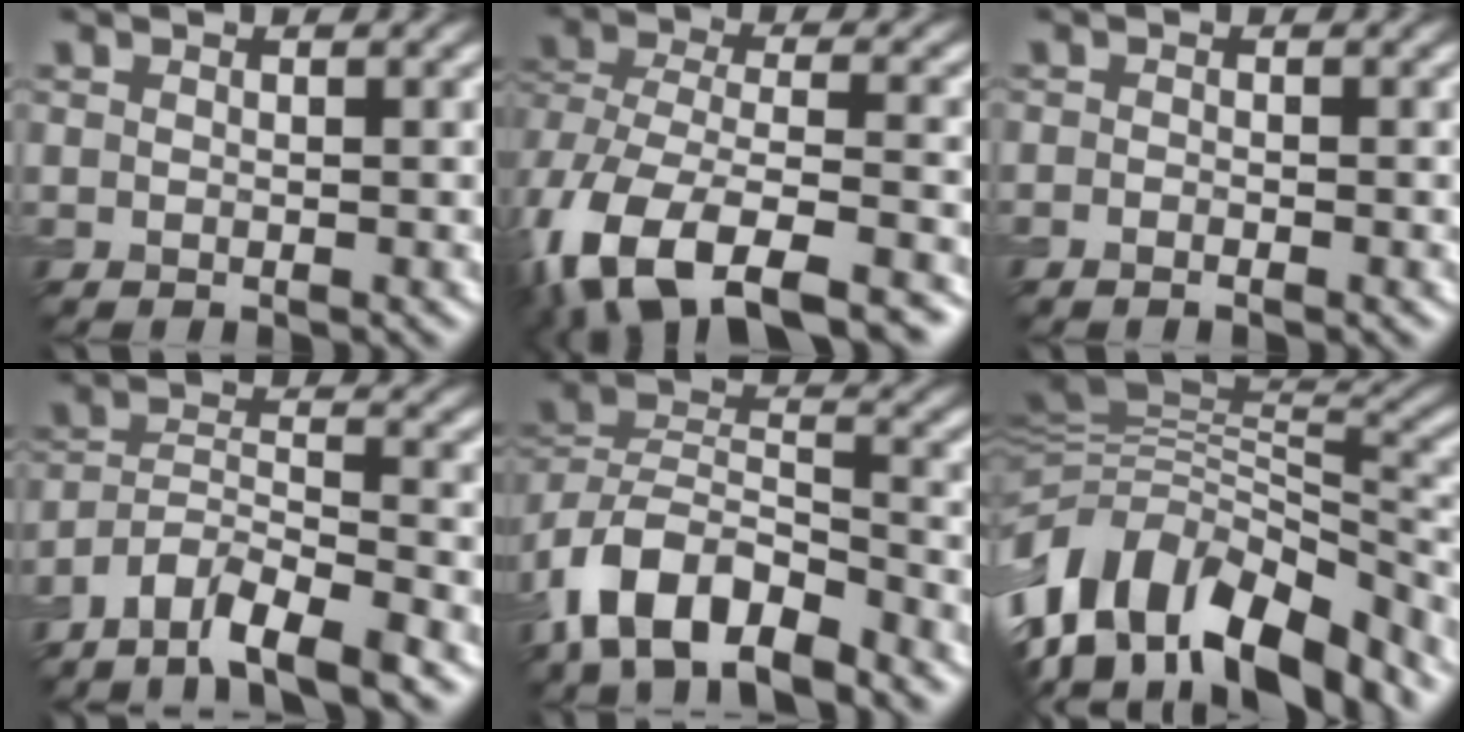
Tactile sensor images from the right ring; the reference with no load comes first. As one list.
[{"total": 14.1, "force": [-8.0, 8.1, 8.2], "torque": [-0.193, -0.026, -0.090]}, {"total": 0.6, "force": [-0.4, 0.0, 0.4], "torque": [-0.016, 0.002, -0.007]}, {"total": 7.2, "force": [-5.9, 1.8, 3.9], "torque": [-0.065, 0.006, -0.107]}, {"total": 9.3, "force": [-6.1, 4.4, 5.5], "torque": [-0.096, 0.003, -0.118]}, {"total": 13.0, "force": [-6.0, 7.6, 8.7], "torque": [-0.182, 0.022, -0.106]}]